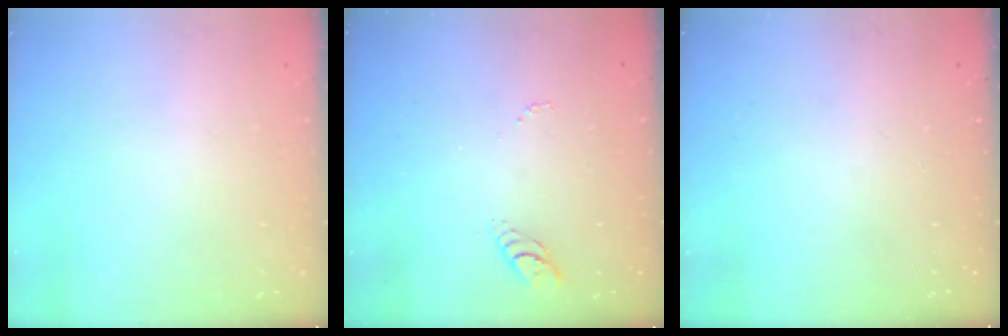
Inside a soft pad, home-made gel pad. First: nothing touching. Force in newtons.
{"total": 4.0, "press": 3.9, "slide": 0.3}
{"total": 0.0}